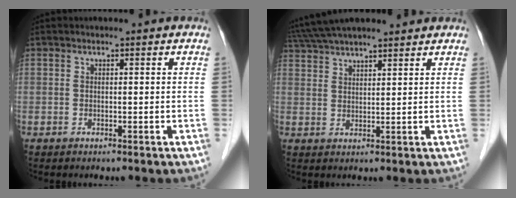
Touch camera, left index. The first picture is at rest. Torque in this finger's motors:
{"motor_torque": [0.98, -1.16, 0.64, 0.21]}